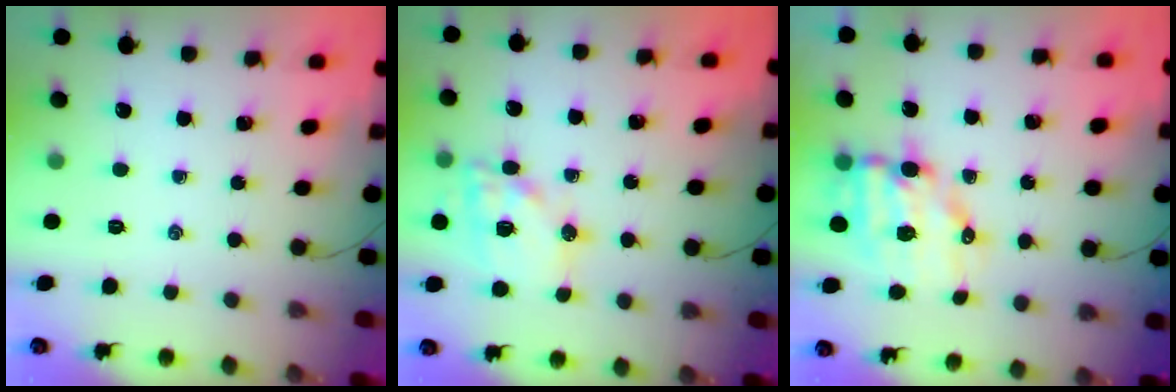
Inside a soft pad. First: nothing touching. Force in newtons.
{"total": 16.5, "press": 16.3, "slide": 2.6}
{"total": 10.1, "press": 9.9, "slide": 2.3}